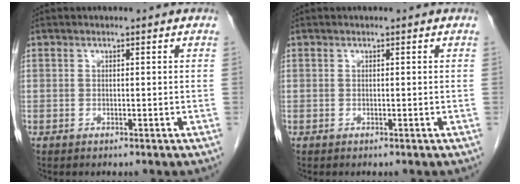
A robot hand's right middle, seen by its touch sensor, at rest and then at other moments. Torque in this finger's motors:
{"motor_torque": [0.00, 0.00, 0.00, 0.00]}